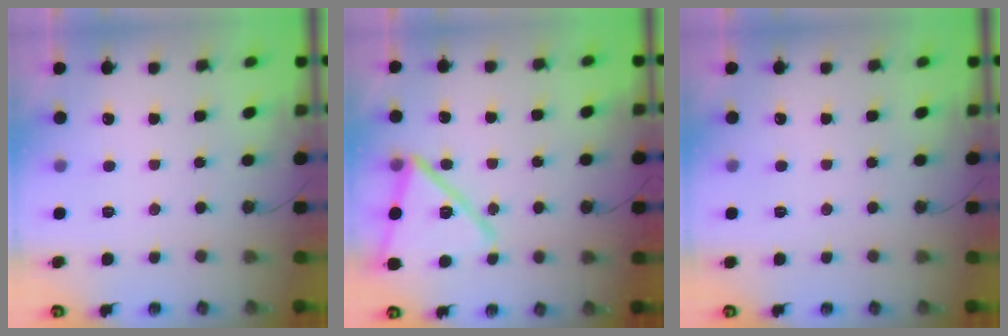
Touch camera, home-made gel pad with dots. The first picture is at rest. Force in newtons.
{"total": 14.3, "press": 14.2, "slide": 1.5}
{"total": 1.5, "press": 0.8, "slide": 1.3}